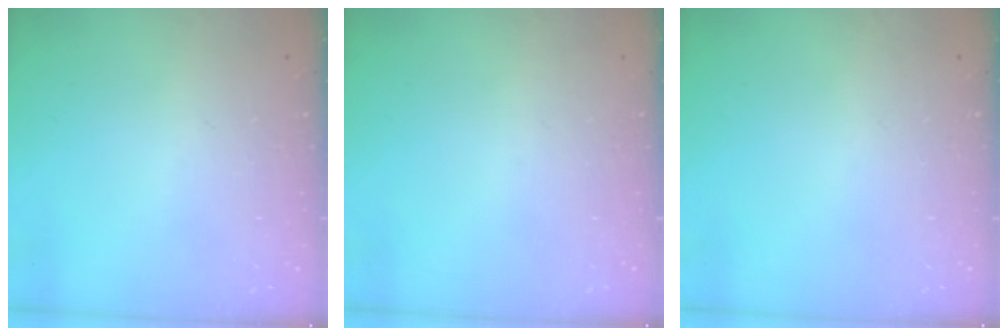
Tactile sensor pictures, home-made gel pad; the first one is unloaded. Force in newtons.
{"total": 0.0}
{"total": 0.0}